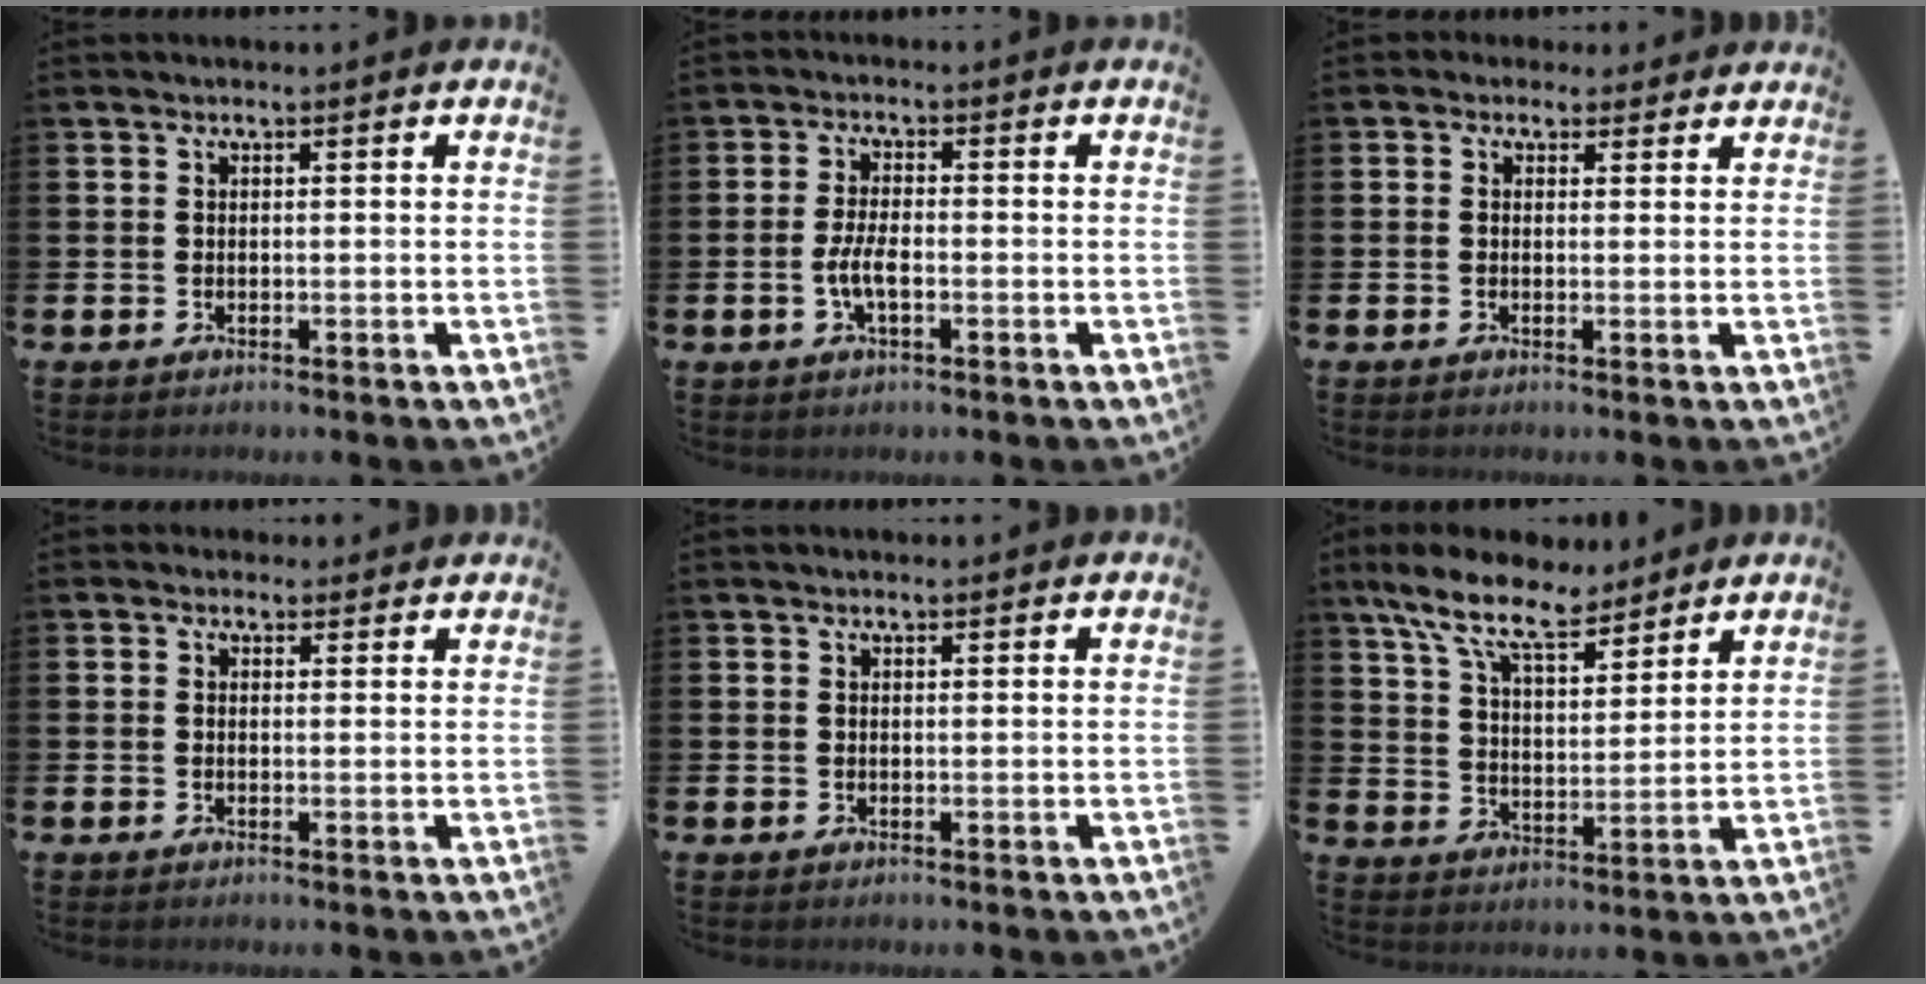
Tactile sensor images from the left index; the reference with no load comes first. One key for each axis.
{"total": 3.4, "fx": -0.9, "fy": 1.2, "fz": 3.1, "tx": -0.060, "ty": 0.001, "tz": -0.020}
{"total": 1.5, "fx": 1.1, "fy": 1.0, "fz": -0.1, "tx": -0.004, "ty": 0.002, "tz": 0.020}
{"total": 1.3, "fx": 1.1, "fy": 0.8, "fz": 0.0, "tx": 0.004, "ty": 0.003, "tz": 0.018}
{"total": 0.5, "fx": 0.5, "fy": 0.1, "fz": 0.2, "tx": 0.005, "ty": -0.003, "tz": 0.007}
{"total": 10.3, "fx": 8.6, "fy": 3.4, "fz": 4.7, "tx": -0.120, "ty": -0.035, "tz": 0.155}